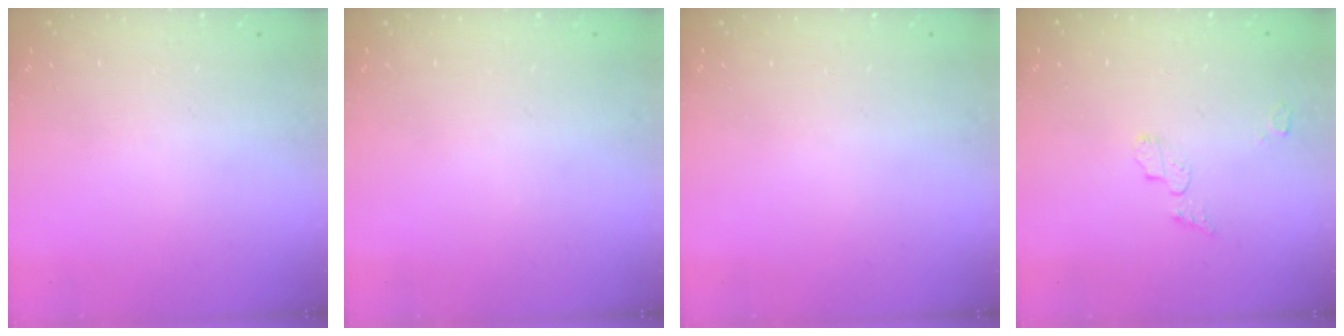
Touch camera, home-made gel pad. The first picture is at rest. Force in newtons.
{"total": 0.0}
{"total": 0.0}
{"total": 5.4, "press": 5.4, "slide": 0.2}